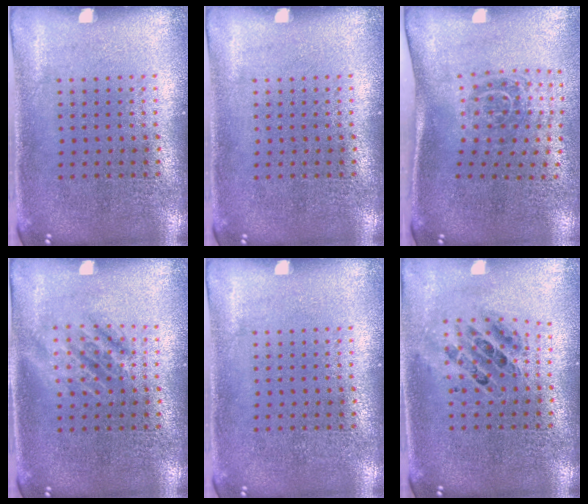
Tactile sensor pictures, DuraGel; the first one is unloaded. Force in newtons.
{"total": 0.0}
{"total": 1.8, "press": 1.2, "slide": 1.4}
{"total": 1.1, "press": 1.1, "slide": 0.2}
{"total": 0.0}
{"total": 0.8, "press": 0.8, "slide": 0.1}